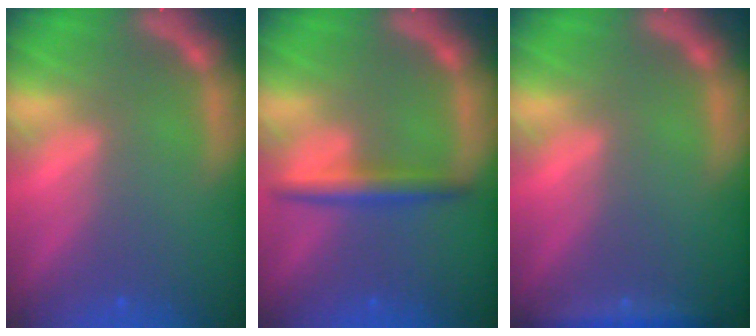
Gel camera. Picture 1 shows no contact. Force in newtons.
{"total": 3.0}
{"total": 2.4}